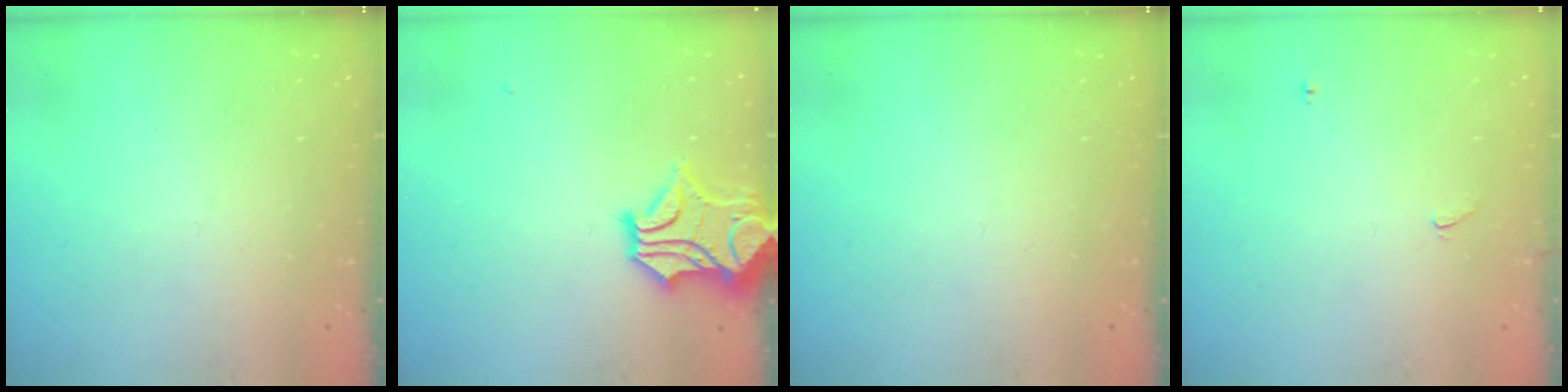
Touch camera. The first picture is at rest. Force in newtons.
{"total": 6.9, "press": 6.6, "slide": 2.0}
{"total": 0.0}
{"total": 1.7, "press": 1.7, "slide": 0.3}